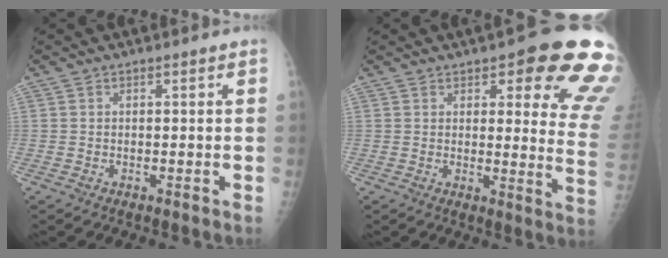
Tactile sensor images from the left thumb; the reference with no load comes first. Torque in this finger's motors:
{"motor_torque": [2.53, 2.47, 1.37, -1.40, 0.11]}